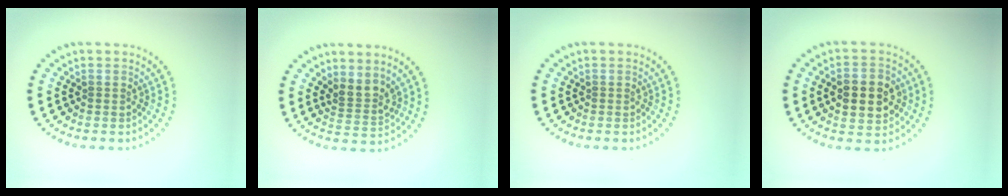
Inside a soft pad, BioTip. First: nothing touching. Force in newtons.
{"total": 2.4, "press": 1.8, "slide": 1.6}
{"total": 0.0}
{"total": 5.1, "press": 5.1, "slide": 0.3}